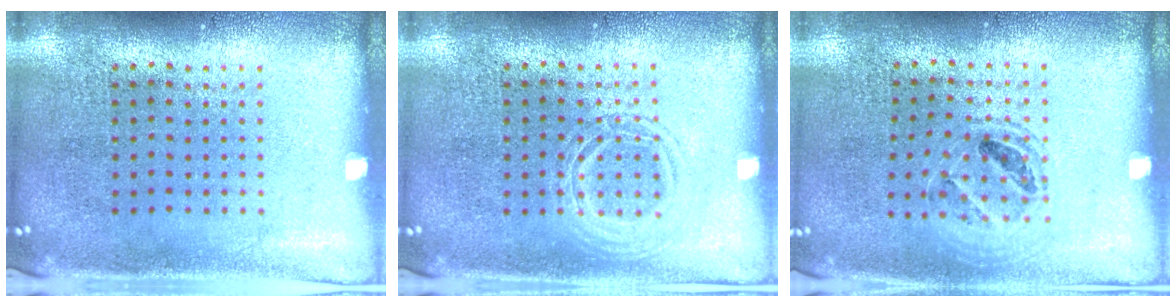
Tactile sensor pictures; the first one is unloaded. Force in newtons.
{"total": 1.9, "press": 1.9, "slide": 0.2}
{"total": 1.1, "press": 1.1, "slide": 0.4}